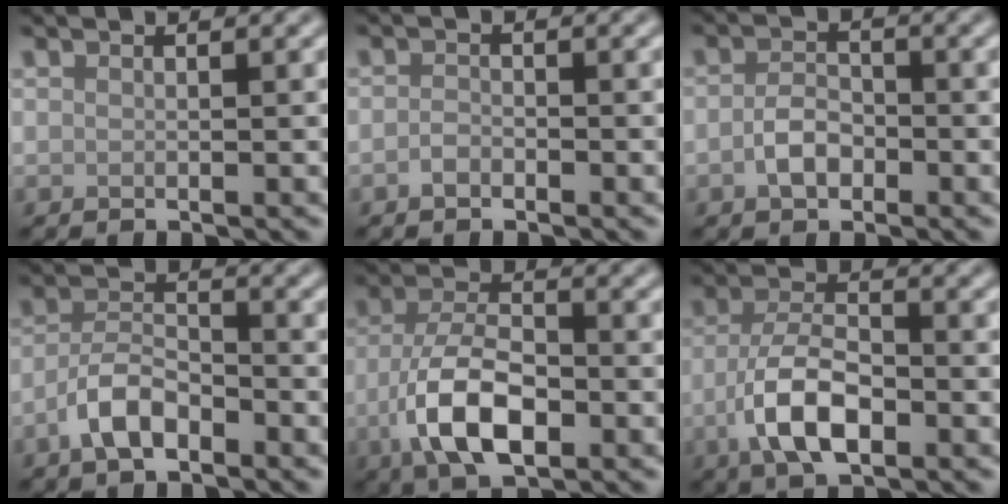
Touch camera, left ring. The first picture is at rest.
{"total": 1.0, "force": [-0.7, 0.5, 0.5], "torque": [-0.012, 0.002, -0.016]}
{"total": 2.4, "force": [-1.0, 1.6, 1.6], "torque": [-0.034, 0.004, -0.023]}
{"total": 3.9, "force": [-2.4, 1.7, 2.5], "torque": [-0.047, 0.011, -0.053]}
{"total": 7.2, "force": [-2.8, 3.4, 5.7], "torque": [-0.111, 0.001, -0.061]}
{"total": 6.0, "force": [-2.4, 2.7, 4.8], "torque": [-0.094, 0.002, -0.051]}